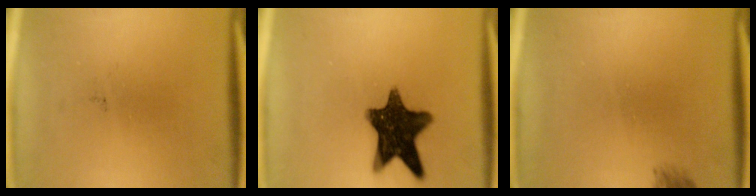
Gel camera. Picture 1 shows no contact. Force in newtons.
{"total": 13.1}
{"total": 1.2}